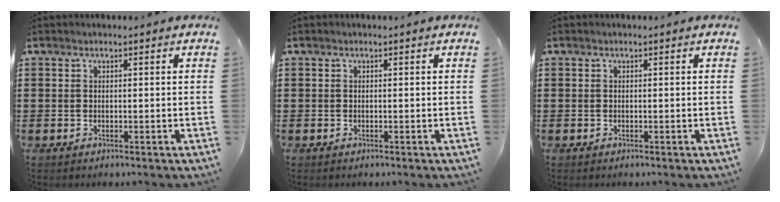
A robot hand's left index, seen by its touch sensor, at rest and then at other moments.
{"total": 0.0}
{"total": 0.0}